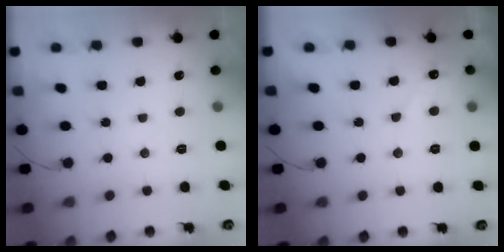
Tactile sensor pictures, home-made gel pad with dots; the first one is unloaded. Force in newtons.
{"total": 2.5, "press": 2.5, "slide": 0.1}